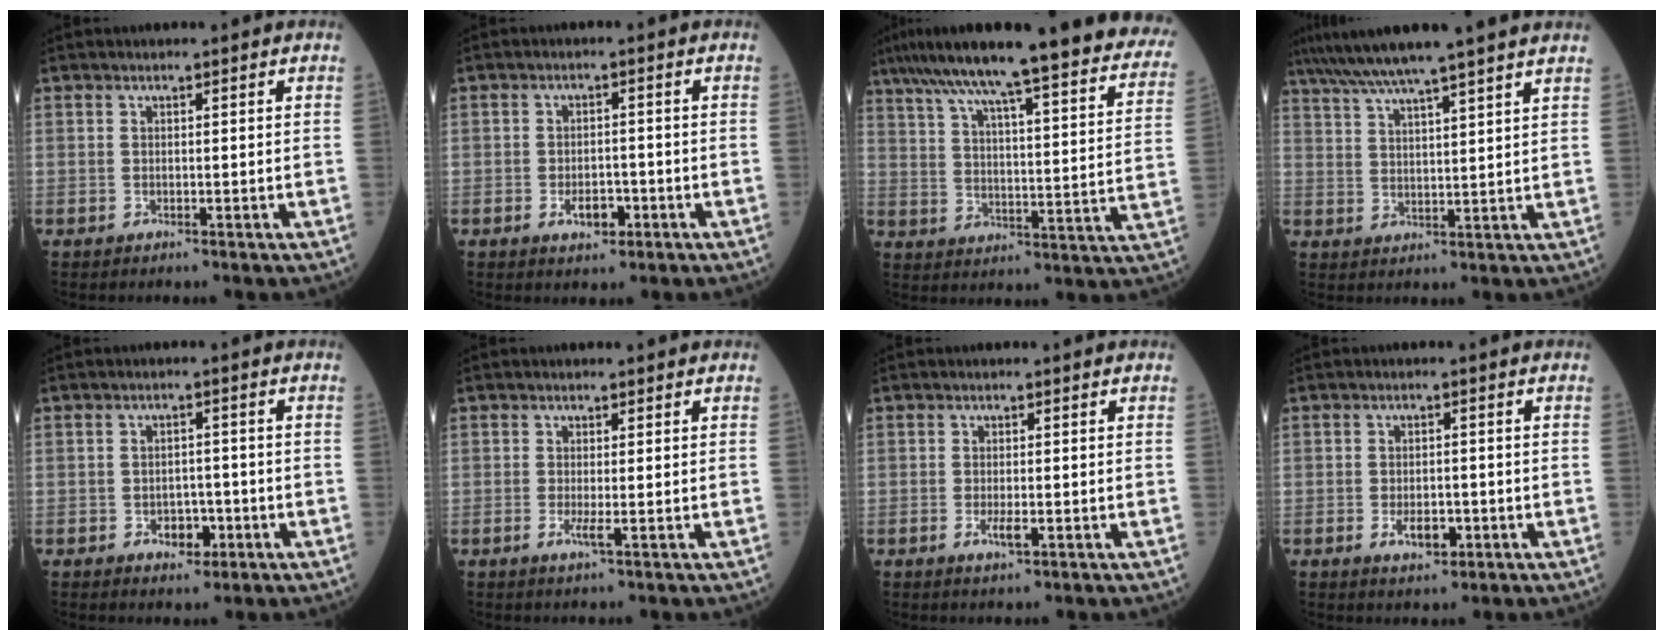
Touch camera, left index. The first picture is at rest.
{"total": 3.3, "force": [-1.5, 1.8, 2.4], "torque": [-0.042, 0.003, -0.020]}
{"total": 32.3, "force": [26.9, 3.2, 17.5], "torque": [-0.232, -0.033, 0.342]}
{"total": 13.8, "force": [11.8, -1.3, 7.2], "torque": [-0.126, 0.021, 0.169]}
{"total": 3.2, "force": [-1.3, 2.2, 2.0], "torque": [-0.024, 0.005, -0.014]}
{"total": 1.4, "force": [-0.2, -0.1, 1.4], "torque": [-0.031, -0.003, -0.004]}
{"total": 1.8, "force": [-0.5, 0.4, 1.7], "torque": [-0.035, -0.005, -0.007]}
{"total": 3.3, "force": [-1.3, 1.7, 2.6], "torque": [-0.049, 0.000, -0.016]}